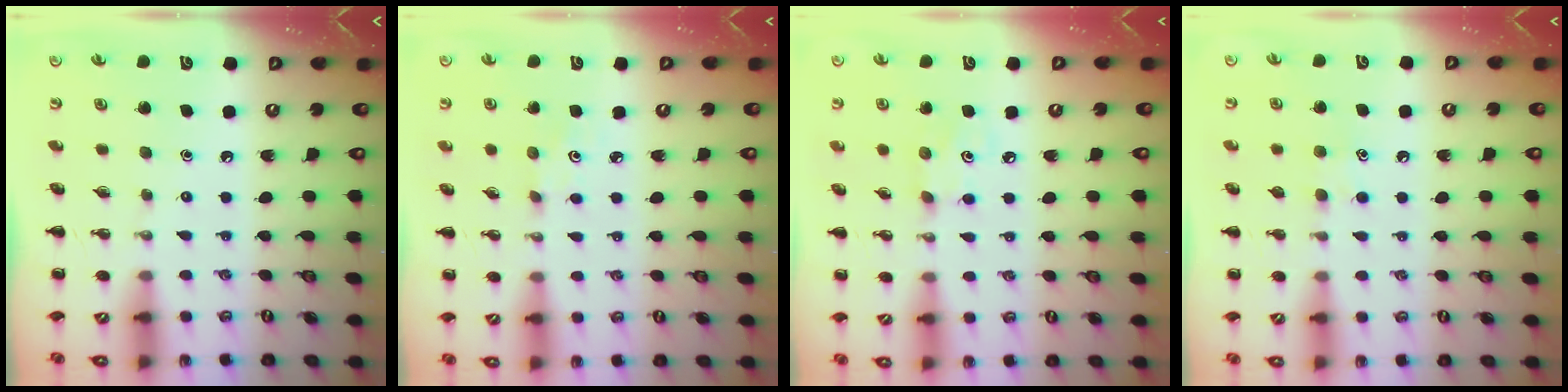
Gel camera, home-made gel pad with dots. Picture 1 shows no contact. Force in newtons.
{"total": 1.8, "press": 1.7, "slide": 0.6}
{"total": 3.0, "press": 2.8, "slide": 0.9}
{"total": 5.1, "press": 4.8, "slide": 1.5}